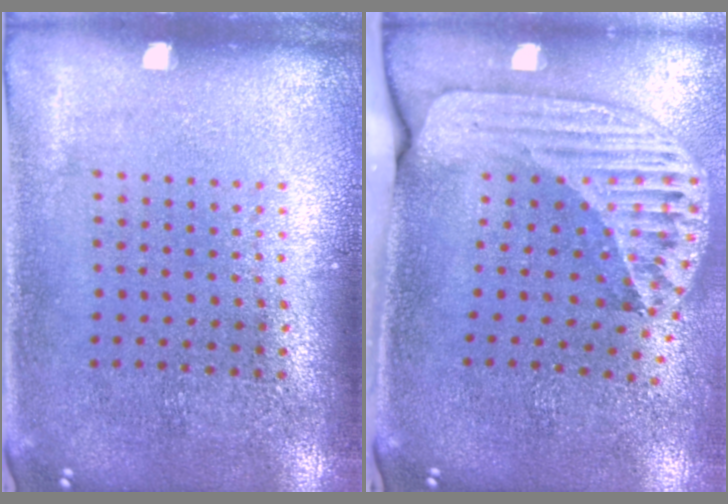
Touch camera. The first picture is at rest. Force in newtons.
{"total": 2.6, "press": 1.8, "slide": 1.9}